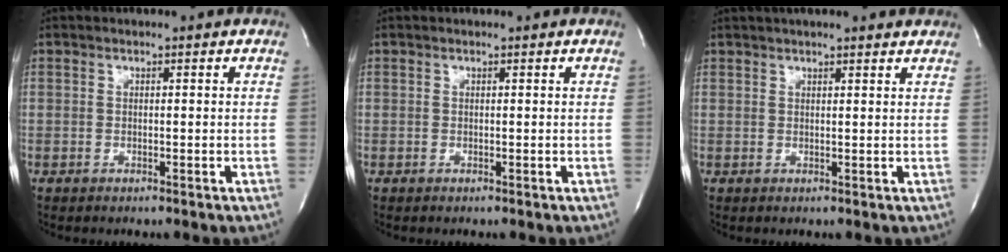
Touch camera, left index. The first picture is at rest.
{"total": 0.0}
{"total": 9.6, "force": [8.5, 1.5, 4.3], "torque": [-0.061, 0.030, 0.104]}